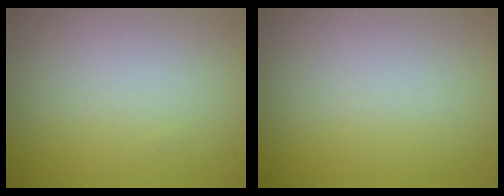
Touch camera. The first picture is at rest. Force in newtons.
{"total": 0.0}